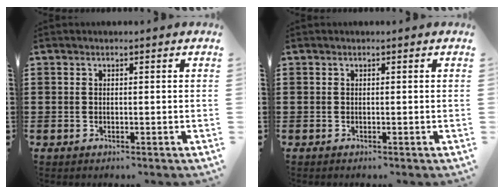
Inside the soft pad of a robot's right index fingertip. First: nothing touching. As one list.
[{"total": 0.0}]